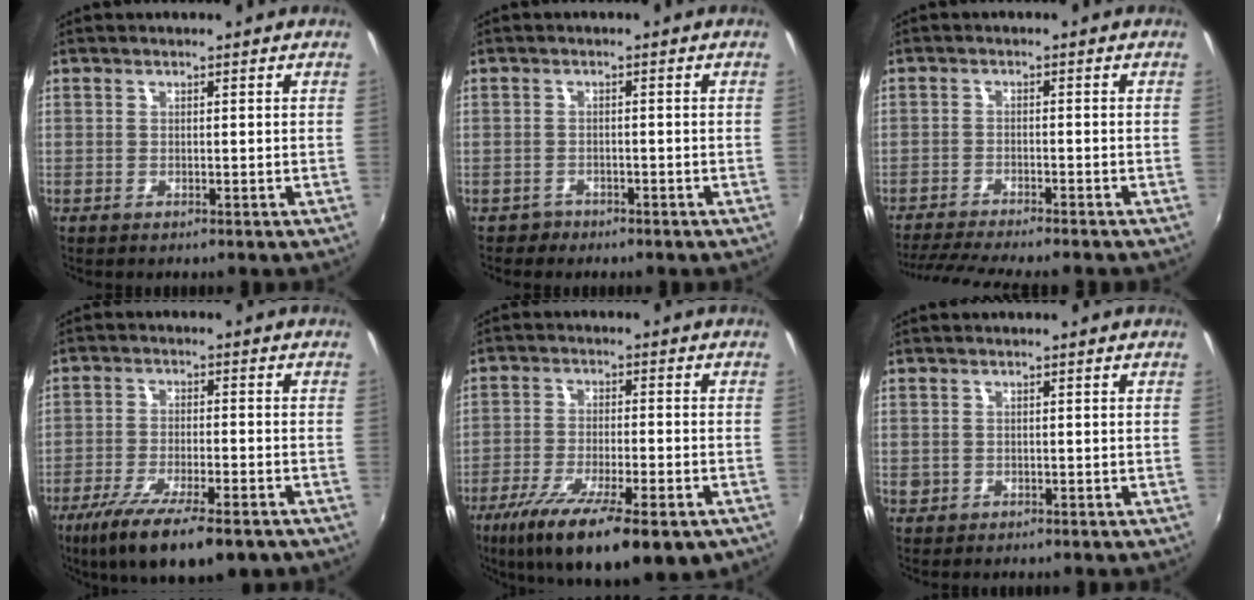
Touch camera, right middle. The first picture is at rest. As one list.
[{"total": 2.1, "force": [-1.5, 1.5, 0.1], "torque": [-0.008, 0.001, -0.024]}, {"total": 9.3, "force": [-8.4, -0.1, 4.0], "torque": [-0.099, -0.020, -0.136]}, {"total": 14.8, "force": [-9.9, 3.7, 10.3], "torque": [-0.204, -0.049, -0.164]}, {"total": 18.0, "force": [-10.9, 4.8, 13.5], "torque": [-0.248, -0.056, -0.175]}, {"total": 1.1, "force": [-0.1, 1.1, 0.3], "torque": [-0.004, -0.002, -0.001]}]